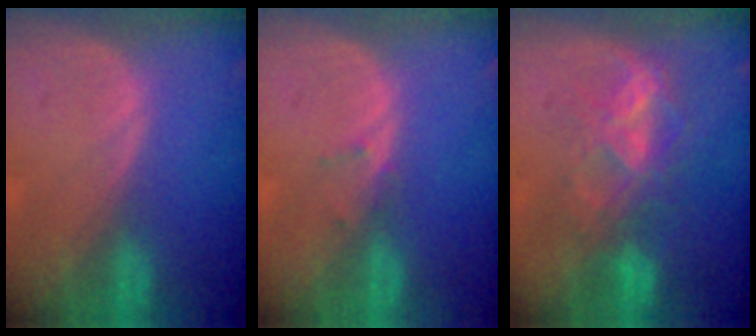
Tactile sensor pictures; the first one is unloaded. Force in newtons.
{"total": 1.1, "press": 0.8, "slide": 0.7}
{"total": 7.0, "press": 6.7, "slide": 2.2}